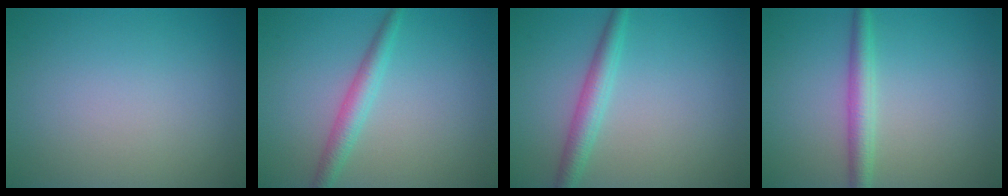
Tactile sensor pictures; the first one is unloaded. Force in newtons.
{"total": 2.5, "press": 2.5, "slide": 0.1}
{"total": 2.7, "press": 2.7, "slide": 0.1}
{"total": 2.7, "press": 2.7, "slide": 0.1}